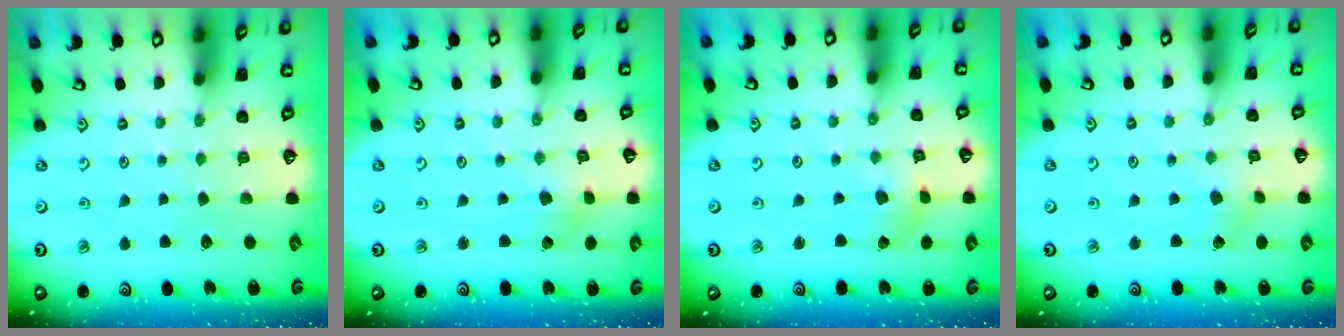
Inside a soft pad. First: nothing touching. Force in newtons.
{"total": 2.3, "press": 2.3, "slide": 0.5}
{"total": 2.6, "press": 2.6, "slide": 0.4}
{"total": 1.8, "press": 1.8, "slide": 0.4}